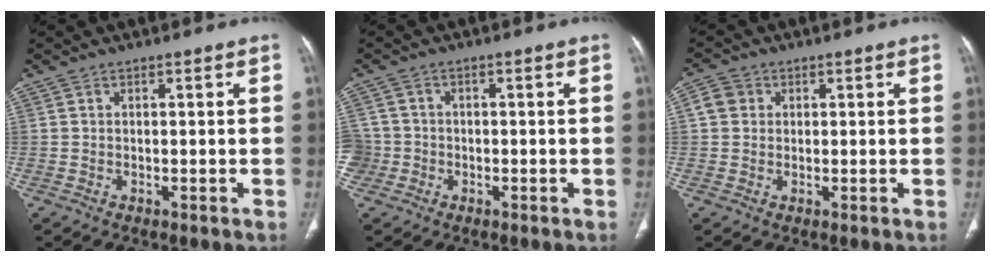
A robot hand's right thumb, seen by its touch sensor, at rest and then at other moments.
{"total": 4.6, "force": [-1.5, 4.4, 0.6], "torque": [-0.006, 0.019, -0.032]}
{"total": 3.6, "force": [0.7, 3.3, 1.3], "torque": [-0.017, 0.007, 0.012]}